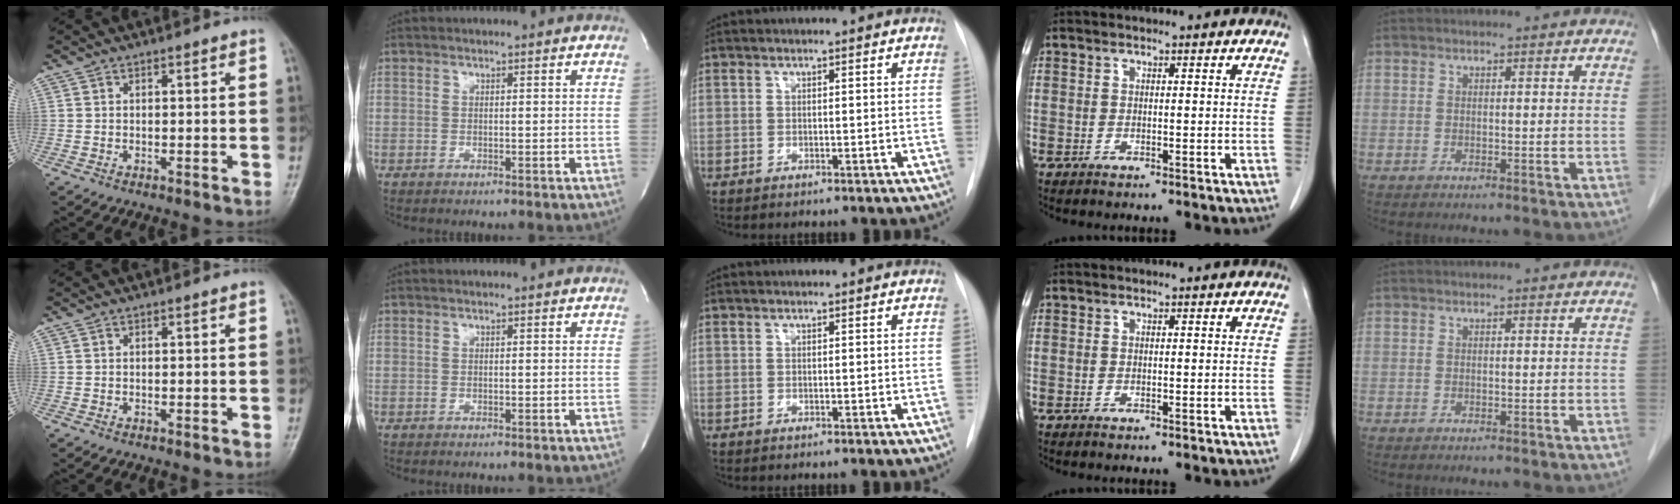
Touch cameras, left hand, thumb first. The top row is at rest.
{}